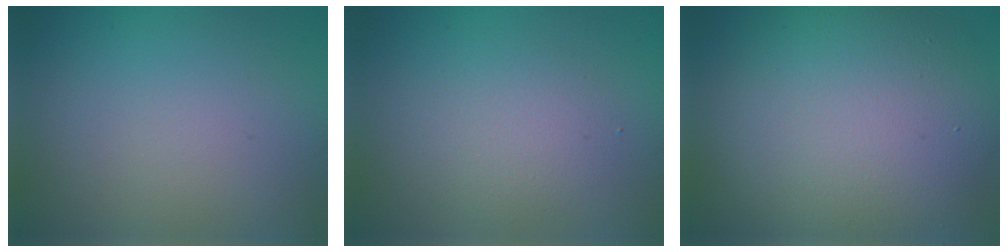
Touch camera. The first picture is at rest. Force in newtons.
{"total": 2.4, "press": 2.4, "slide": 0.0}
{"total": 12.9, "press": 12.9, "slide": 0.8}